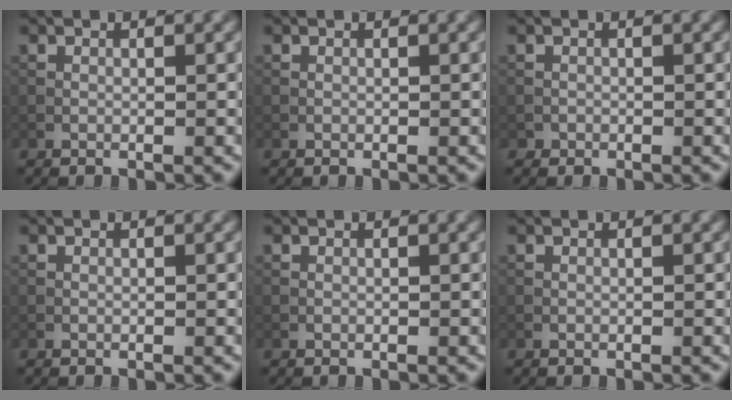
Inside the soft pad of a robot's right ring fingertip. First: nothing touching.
{"total": 0.0}
{"total": 0.5, "force": [-0.3, 0.4, -0.1], "torque": [0.005, -0.003, -0.006]}
{"total": 0.0}
{"total": 0.0}
{"total": 0.0}